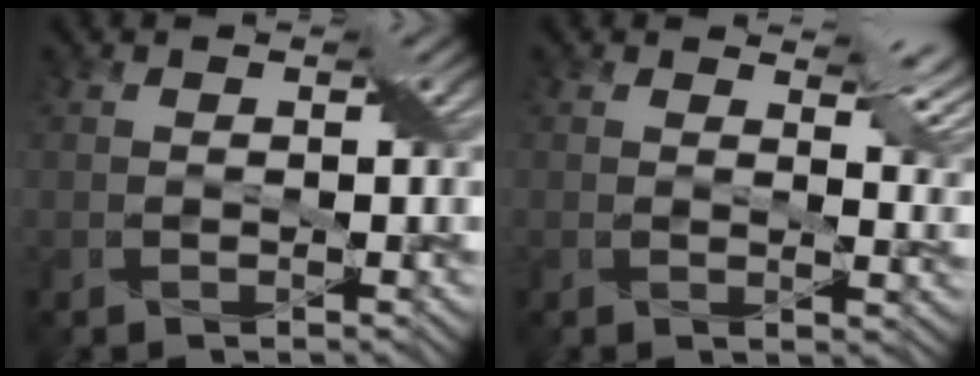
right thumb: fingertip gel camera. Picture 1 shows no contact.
{"total": 4.2, "force": [2.6, 1.7, 2.7], "torque": [-0.044, -0.004, 0.040]}